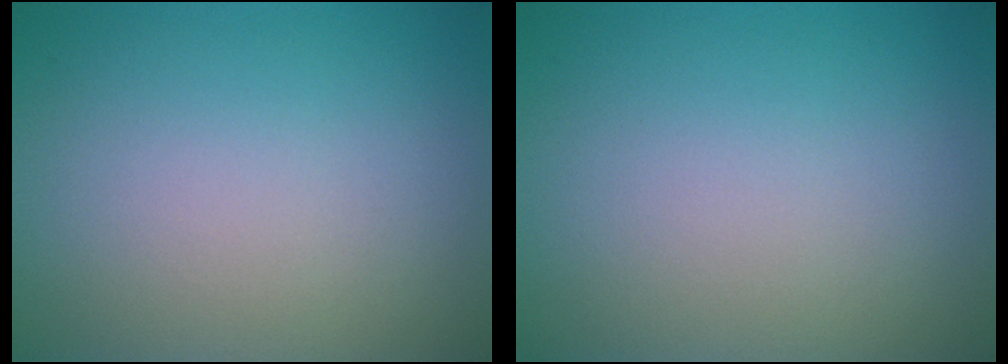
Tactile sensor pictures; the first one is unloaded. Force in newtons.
{"total": 0.0}